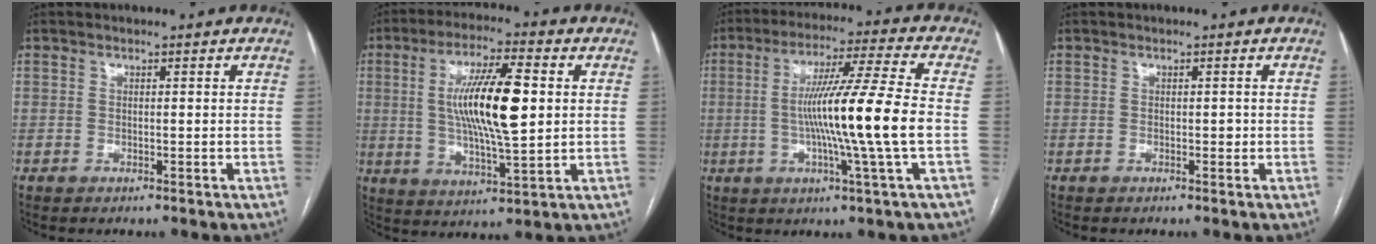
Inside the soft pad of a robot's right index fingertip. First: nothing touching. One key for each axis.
{"total": 13.9, "fx": 1.8, "fy": 2.4, "fz": 13.6, "tx": -0.247, "ty": 0.006, "tz": 0.030}
{"total": 14.7, "fx": -1.6, "fy": -1.9, "fz": 14.5, "tx": -0.250, "ty": -0.005, "tz": -0.033}
{"total": 0.7, "fx": -0.1, "fy": 0.5, "fz": 0.6, "tx": -0.005, "ty": 0.001, "tz": -0.002}